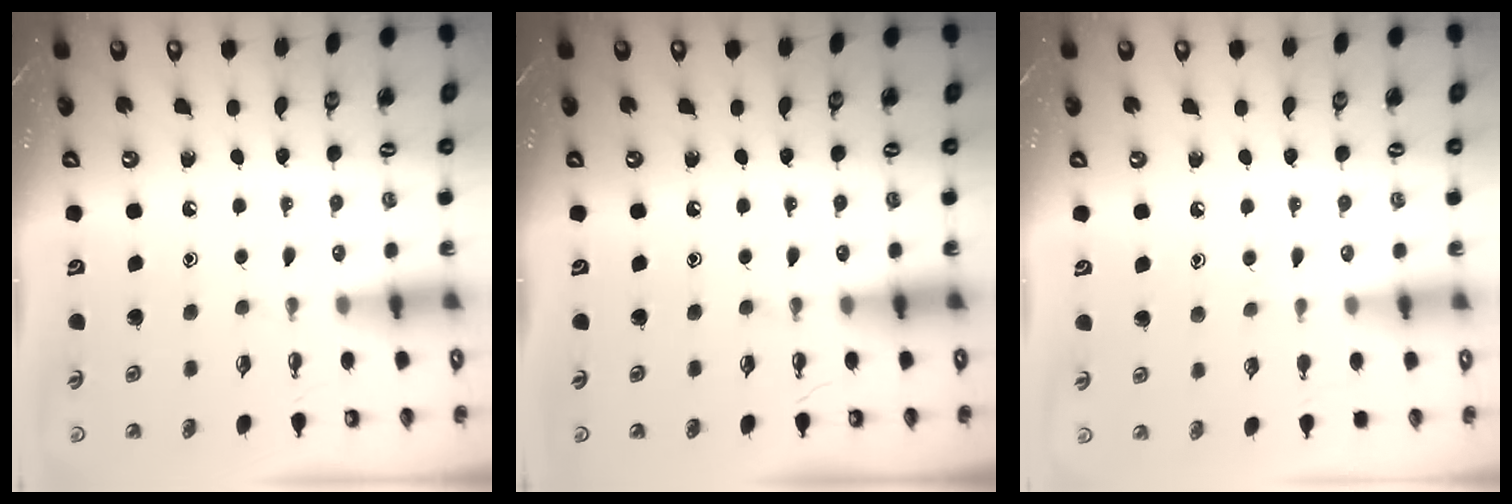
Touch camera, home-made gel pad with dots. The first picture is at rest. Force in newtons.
{"total": 0.0}
{"total": 7.3, "press": 7.3, "slide": 0.7}